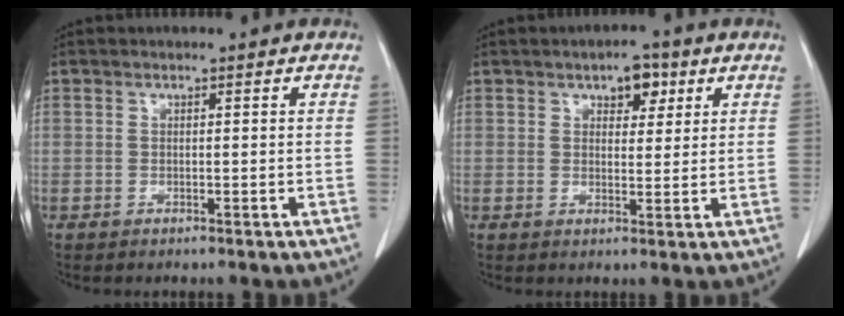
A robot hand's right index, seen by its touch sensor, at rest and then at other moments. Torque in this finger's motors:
{"motor_torque": [0.05, 0.06, 0.04, 0.02]}